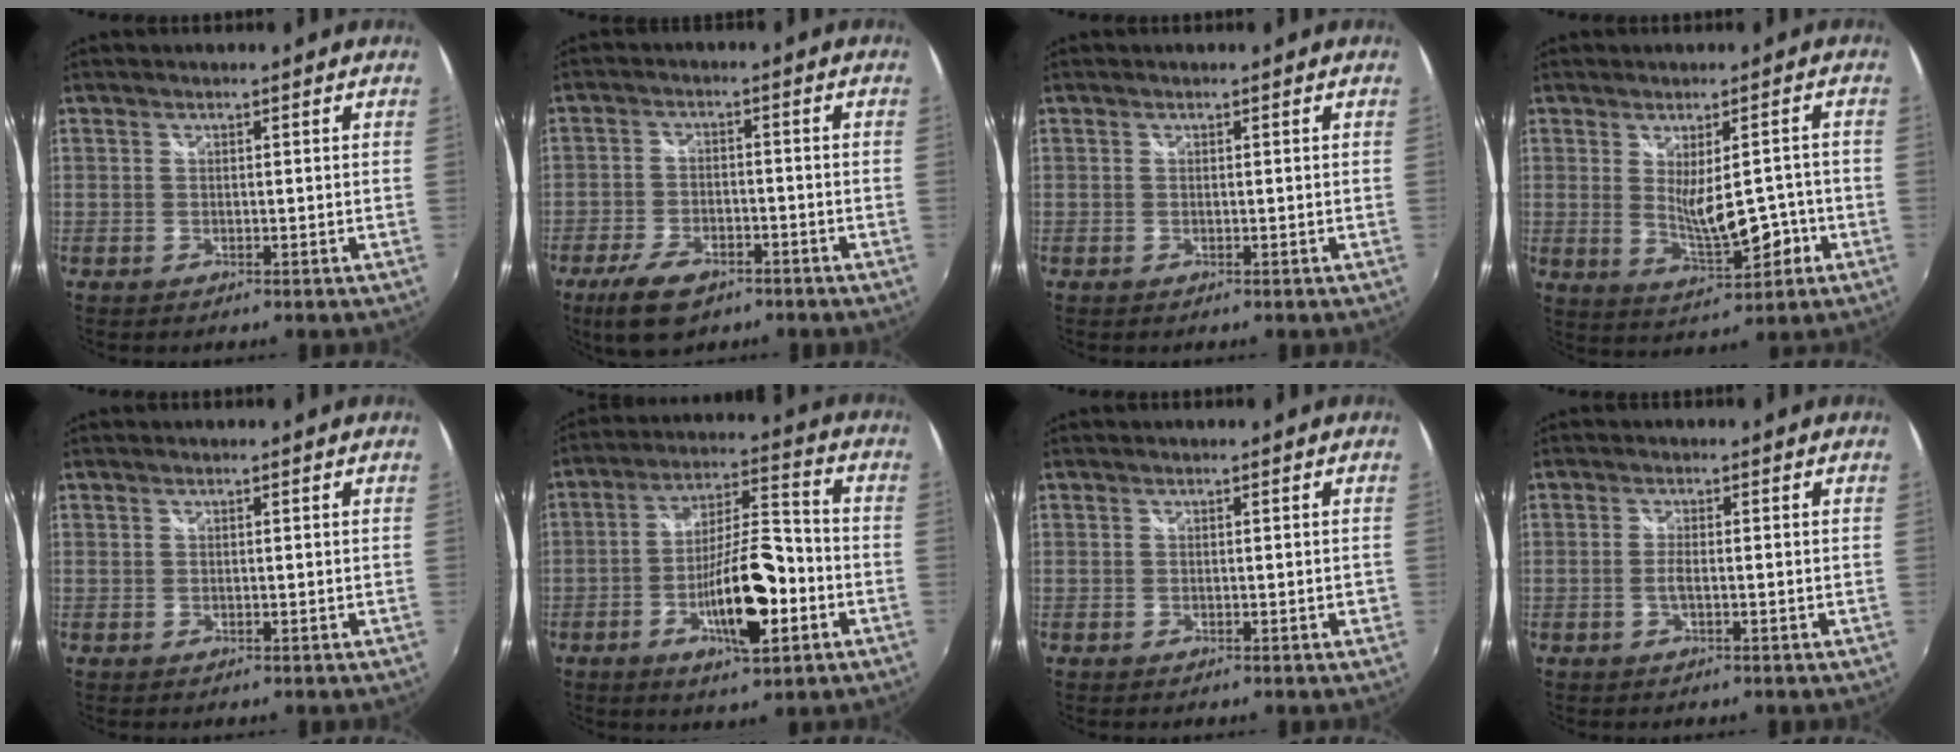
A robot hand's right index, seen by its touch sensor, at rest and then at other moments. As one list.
[{"total": 9.2, "force": [-6.2, 4.4, 5.3], "torque": [-0.135, -0.015, -0.107]}, {"total": 0.0}, {"total": 8.7, "force": [-1.7, 3.3, 7.9], "torque": [-0.135, -0.020, -0.011]}, {"total": 0.0}, {"total": 14.4, "force": [-5.1, 4.3, 12.7], "torque": [-0.226, 0.000, -0.082]}, {"total": 0.7, "force": [-0.2, 0.3, 0.6], "torque": [-0.004, 0.003, -0.003]}, {"total": 1.5, "force": [-0.5, 0.2, 1.4], "torque": [-0.030, -0.002, -0.010]}]